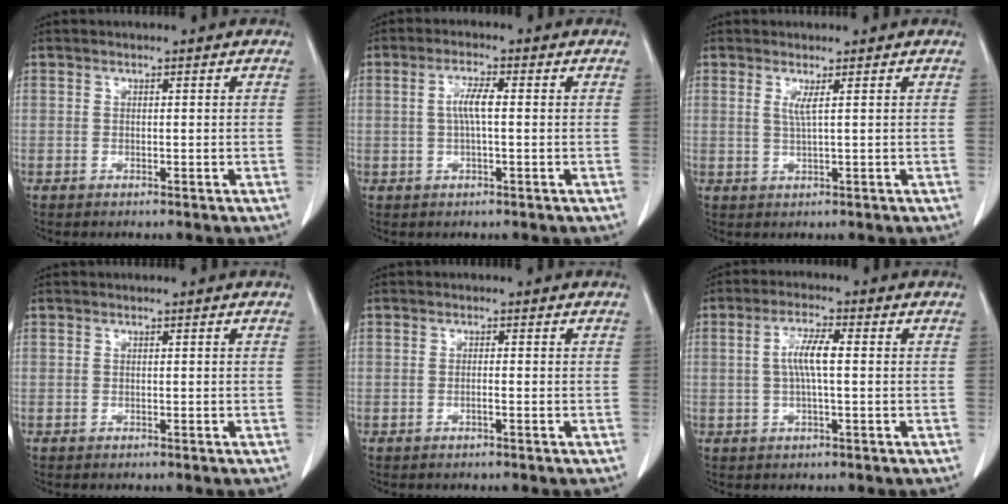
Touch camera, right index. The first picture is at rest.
{"total": 3.7, "force": [0.2, 0.6, 3.7], "torque": [-0.073, 0.006, 0.004]}
{"total": 1.7, "force": [0.6, -0.3, 1.6], "torque": [-0.036, -0.006, 0.015]}
{"total": 0.0}
{"total": 0.7, "force": [-0.3, -0.1, 0.6], "torque": [-0.012, 0.001, -0.004]}
{"total": 5.0, "force": [0.3, 0.7, 5.0], "torque": [-0.102, 0.007, 0.004]}